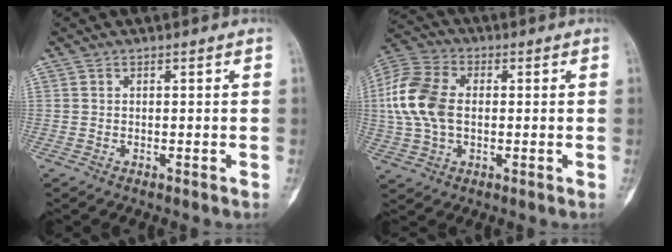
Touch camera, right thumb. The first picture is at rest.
{"total": 12.9, "force": [0.5, 8.4, 9.8], "torque": [-0.206, 0.019, 0.004]}